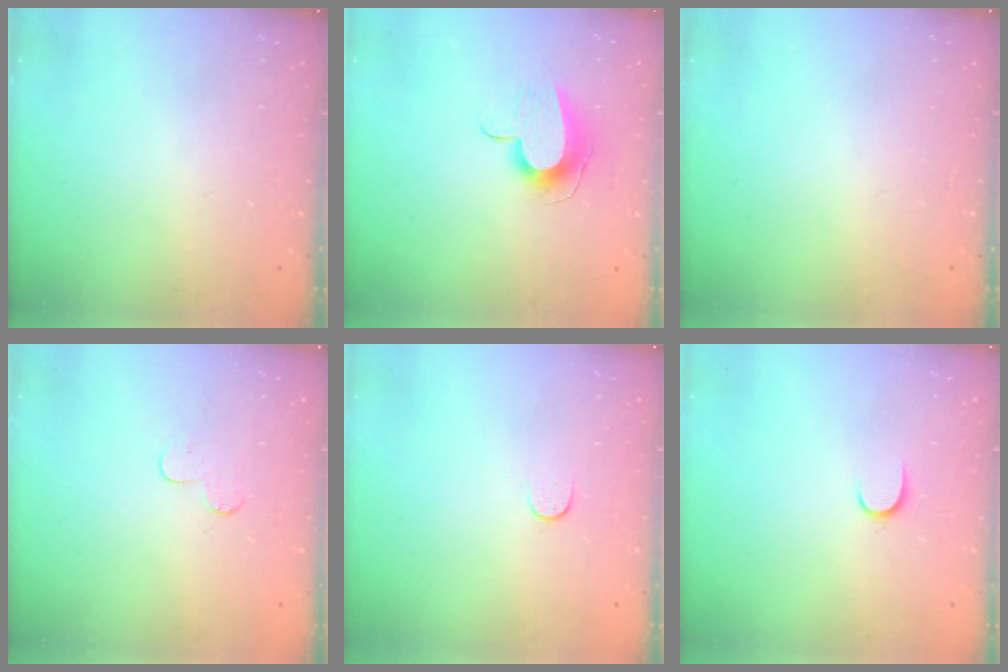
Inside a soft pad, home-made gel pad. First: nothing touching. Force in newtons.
{"total": 9.4, "press": 9.4, "slide": 0.6}
{"total": 0.0}
{"total": 4.4, "press": 4.4, "slide": 0.4}
{"total": 3.9, "press": 3.9, "slide": 0.5}
{"total": 5.3, "press": 5.3, "slide": 0.5}